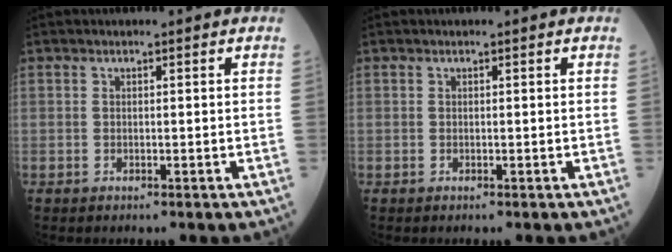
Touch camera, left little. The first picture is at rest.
{"total": 0.0}